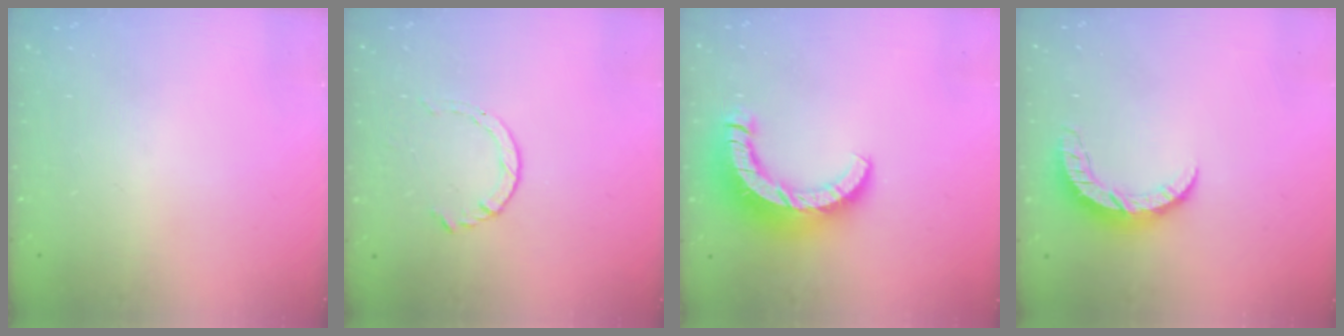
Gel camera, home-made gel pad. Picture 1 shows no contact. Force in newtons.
{"total": 3.4, "press": 3.4, "slide": 0.5}
{"total": 12.2, "press": 12.1, "slide": 1.3}
{"total": 8.7, "press": 8.6, "slide": 0.9}